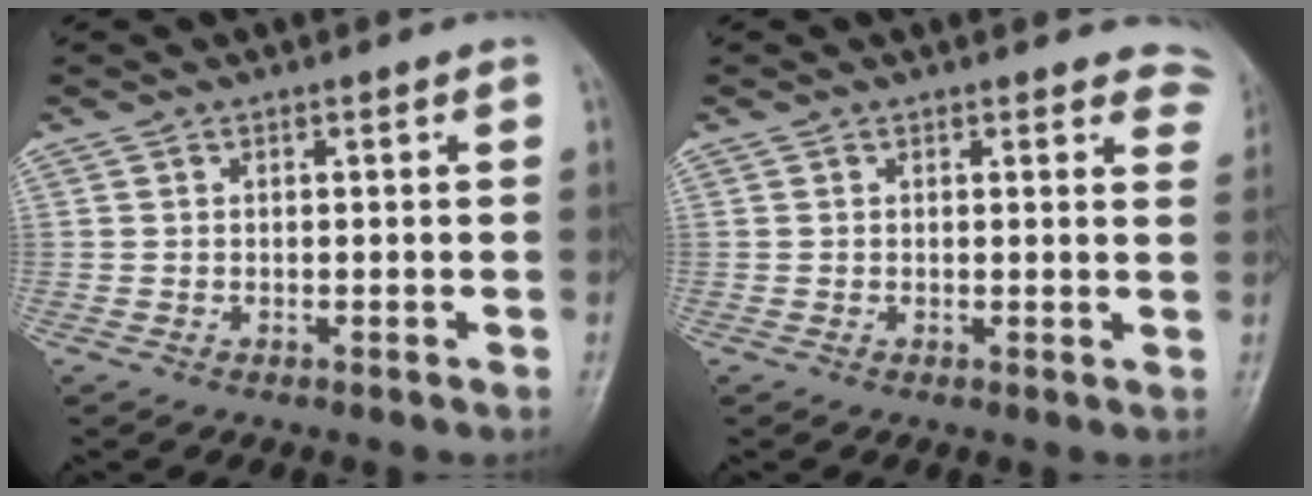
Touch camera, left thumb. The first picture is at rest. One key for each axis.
{"total": 5.0, "fx": 4.5, "fy": 2.1, "fz": 1.0, "tx": 0.027, "ty": -0.020, "tz": 0.024}